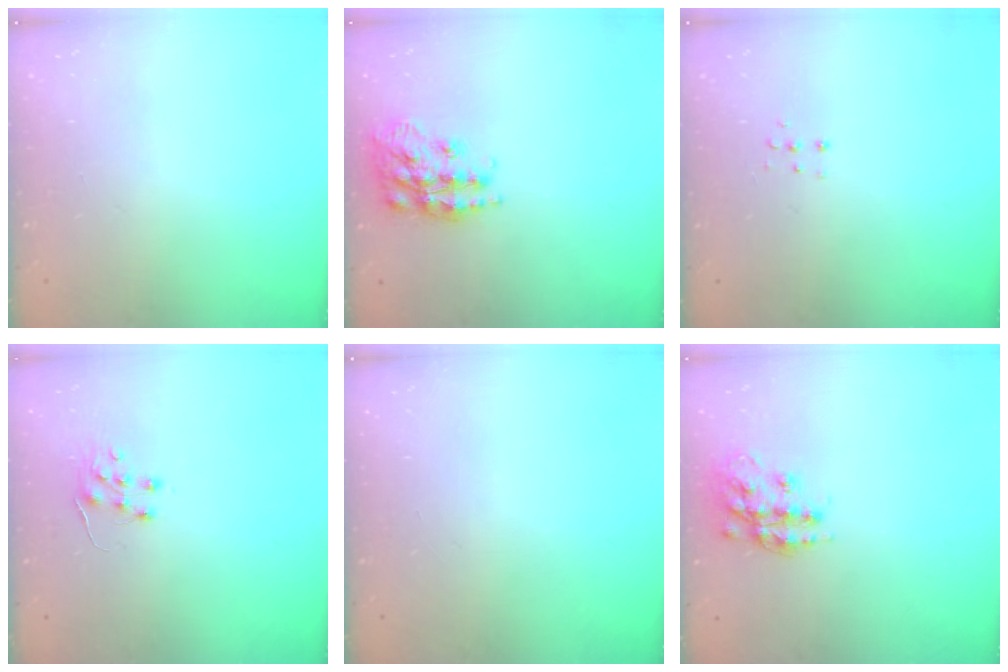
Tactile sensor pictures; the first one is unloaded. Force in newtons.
{"total": 18.2, "press": 18.2, "slide": 1.2}
{"total": 3.8, "press": 3.7, "slide": 0.7}
{"total": 7.1, "press": 7.1, "slide": 0.6}
{"total": 0.0}
{"total": 16.1, "press": 16.1, "slide": 1.0}